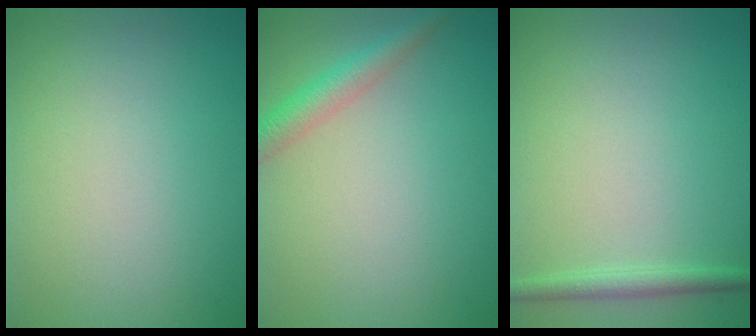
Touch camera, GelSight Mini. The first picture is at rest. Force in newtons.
{"total": 2.7, "press": 2.7, "slide": 0.1}
{"total": 1.6, "press": 1.6, "slide": 0.1}